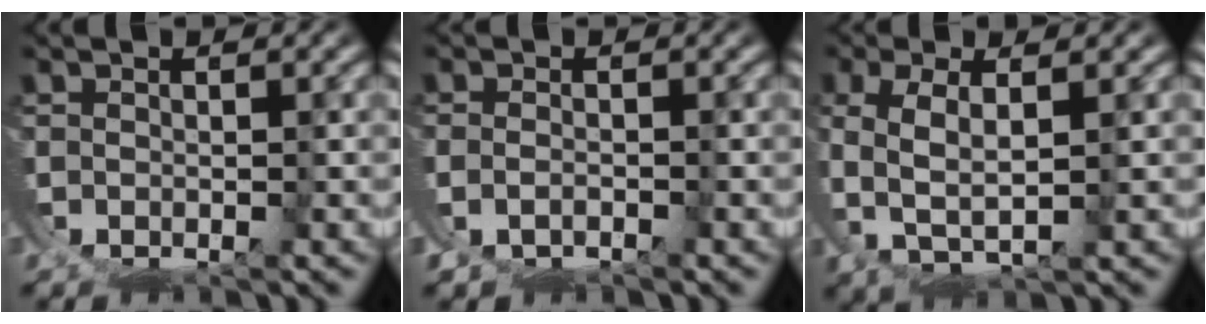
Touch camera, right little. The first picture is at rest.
{"total": 2.3, "force": [-1.1, 2.0, 0.6], "torque": [-0.030, -0.016, -0.013]}
{"total": 2.5, "force": [1.8, 0.5, 1.7], "torque": [-0.067, -0.009, 0.040]}